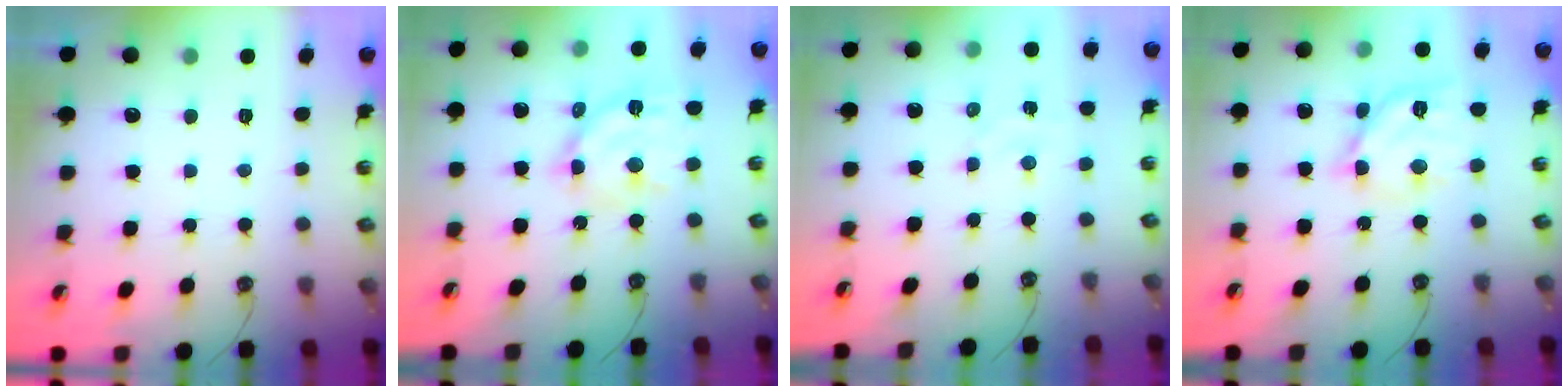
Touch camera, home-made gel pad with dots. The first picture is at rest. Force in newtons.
{"total": 13.9, "press": 13.9, "slide": 1.2}
{"total": 2.6, "press": 2.6, "slide": 0.4}
{"total": 15.0, "press": 14.9, "slide": 1.2}